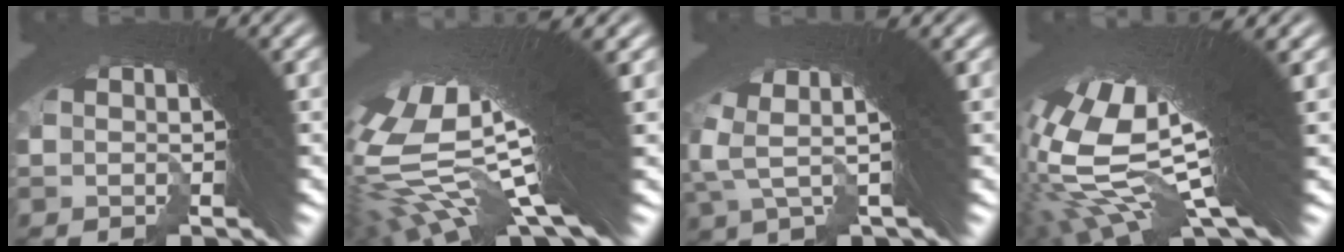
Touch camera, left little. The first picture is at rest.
{"total": 18.7, "force": [4.2, 7.3, 16.7], "torque": [-0.283, -0.005, 0.083]}
{"total": 8.3, "force": [3.5, 3.4, 6.7], "torque": [-0.109, 0.030, 0.037]}
{"total": 18.6, "force": [4.0, 7.3, 16.6], "torque": [-0.286, -0.008, 0.077]}